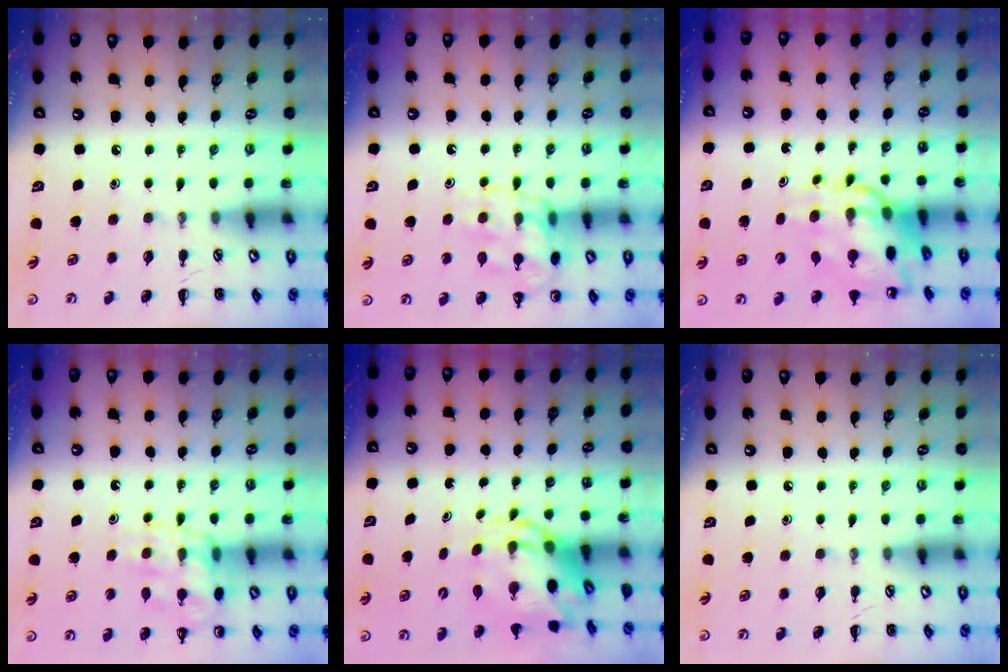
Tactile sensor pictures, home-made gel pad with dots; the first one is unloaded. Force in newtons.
{"total": 16.3, "press": 16.2, "slide": 2.1}
{"total": 12.4, "press": 12.0, "slide": 3.3}
{"total": 14.9, "press": 14.7, "slide": 2.6}
{"total": 6.0, "press": 5.8, "slide": 1.5}
{"total": 0.0}